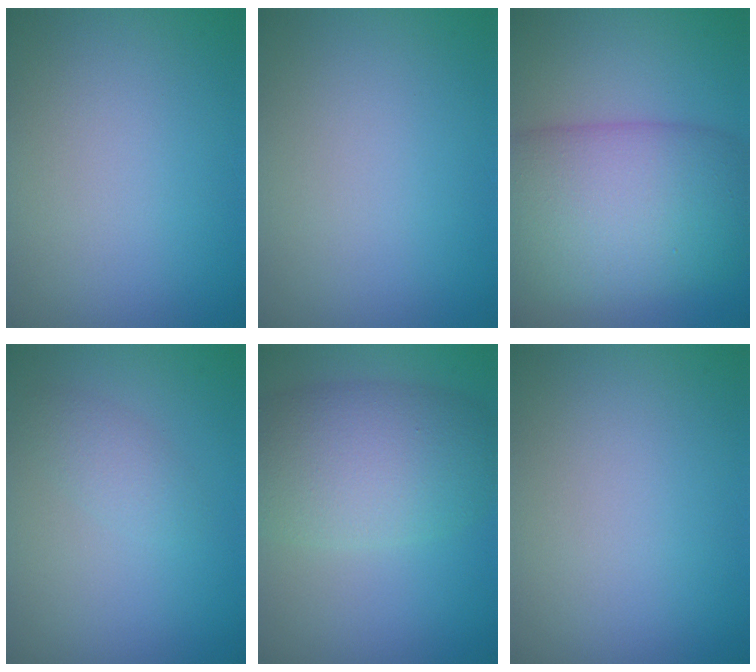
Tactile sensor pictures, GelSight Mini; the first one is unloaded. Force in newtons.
{"total": 0.0}
{"total": 12.5, "press": 12.5, "slide": 0.2}
{"total": 1.6, "press": 1.6, "slide": 0.1}
{"total": 7.9, "press": 7.9, "slide": 0.4}
{"total": 0.0}